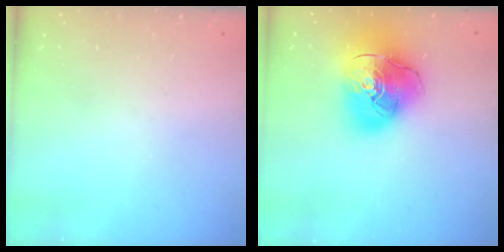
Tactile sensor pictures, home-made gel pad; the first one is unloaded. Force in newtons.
{"total": 22.5, "press": 22.3, "slide": 3.4}